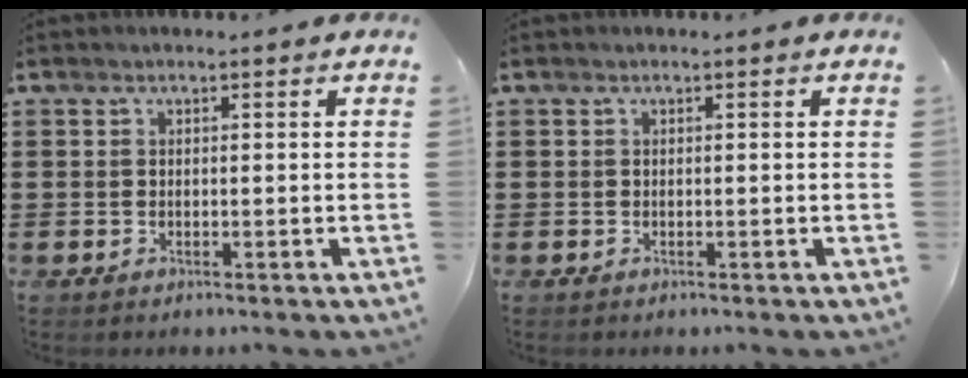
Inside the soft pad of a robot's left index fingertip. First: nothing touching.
{"total": 0.0}